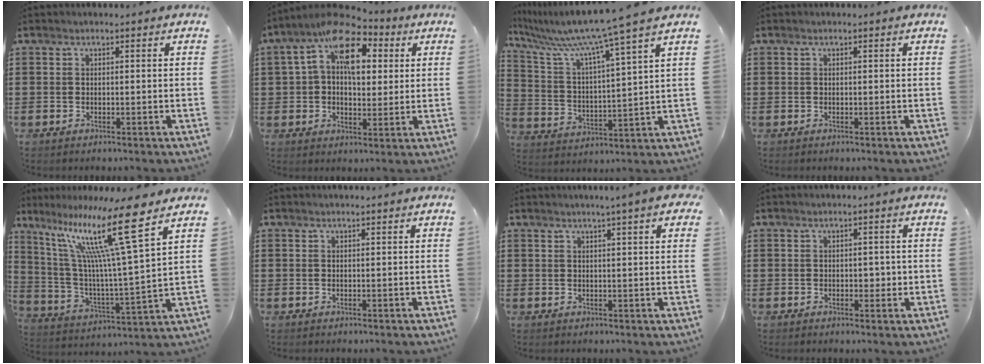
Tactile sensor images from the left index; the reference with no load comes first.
{"total": 12.0, "force": [5.4, 6.8, 8.3], "torque": [-0.155, 0.002, 0.095]}
{"total": 9.5, "force": [8.0, -1.3, 5.1], "torque": [-0.134, -0.056, 0.123]}
{"total": 0.0}
{"total": 16.5, "force": [10.0, 0.7, 13.0], "torque": [-0.275, -0.050, 0.152]}
{"total": 0.0}
{"total": 3.6, "force": [2.2, -0.1, 2.8], "torque": [-0.050, 0.002, 0.037]}
{"total": 2.0, "force": [0.0, 1.3, 1.5], "torque": [-0.021, 0.002, -0.002]}